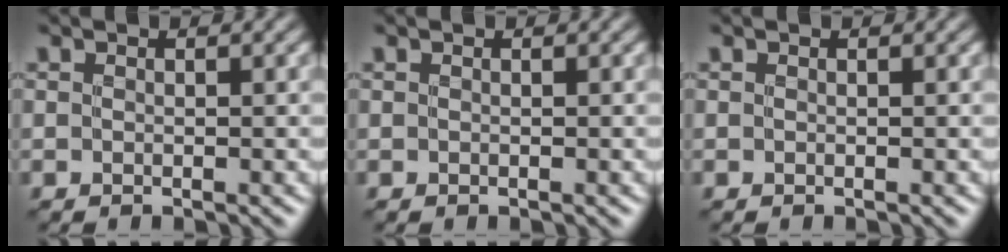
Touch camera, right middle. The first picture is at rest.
{"total": 0.0}
{"total": 0.0}